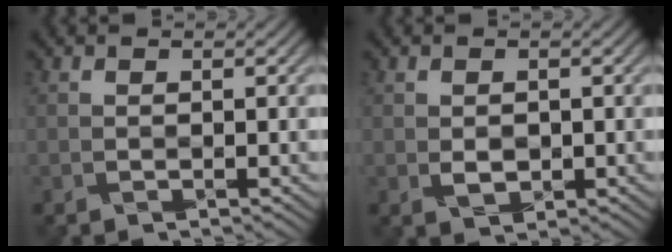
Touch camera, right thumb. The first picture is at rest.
{"total": 1.4, "force": [0.0, 1.2, 0.8], "torque": [-0.015, -0.006, 0.008]}